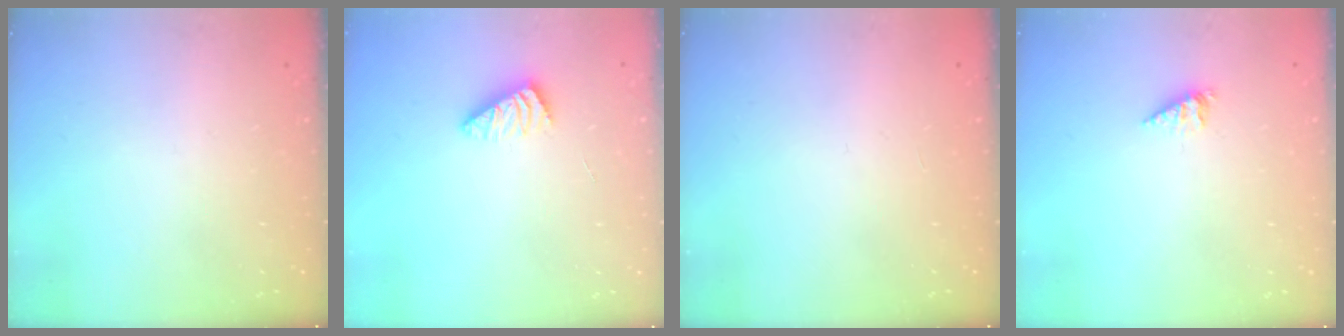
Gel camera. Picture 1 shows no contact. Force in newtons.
{"total": 2.2, "press": 2.2, "slide": 0.4}
{"total": 0.0}
{"total": 2.1, "press": 2.1, "slide": 0.3}